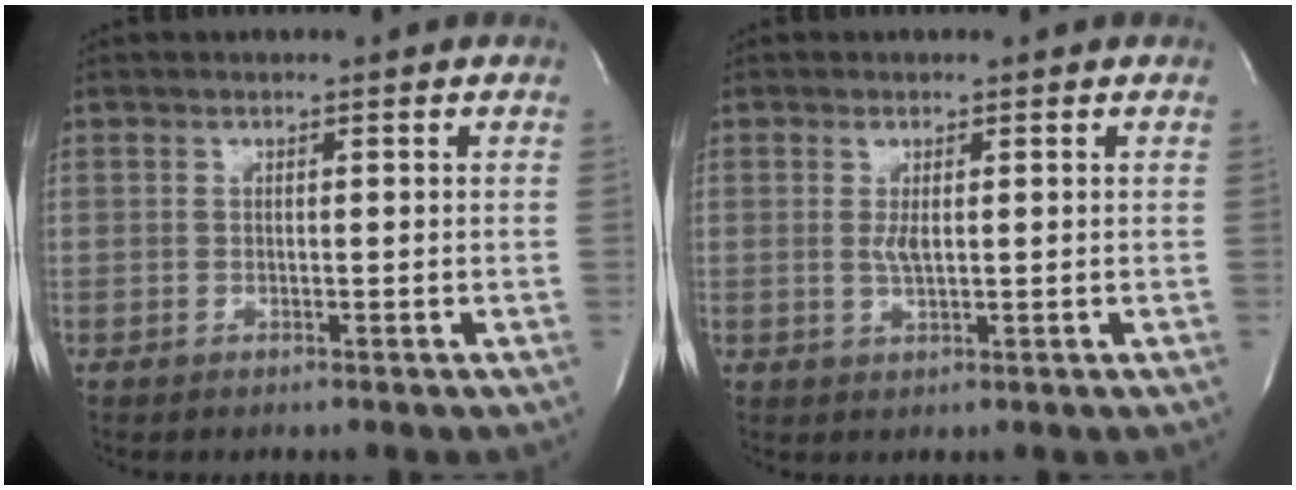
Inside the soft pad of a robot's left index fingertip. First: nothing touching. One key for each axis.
{"total": 2.0, "fx": -0.3, "fy": 0.5, "fz": 1.9, "tx": -0.043, "ty": -0.009, "tz": 0.000}